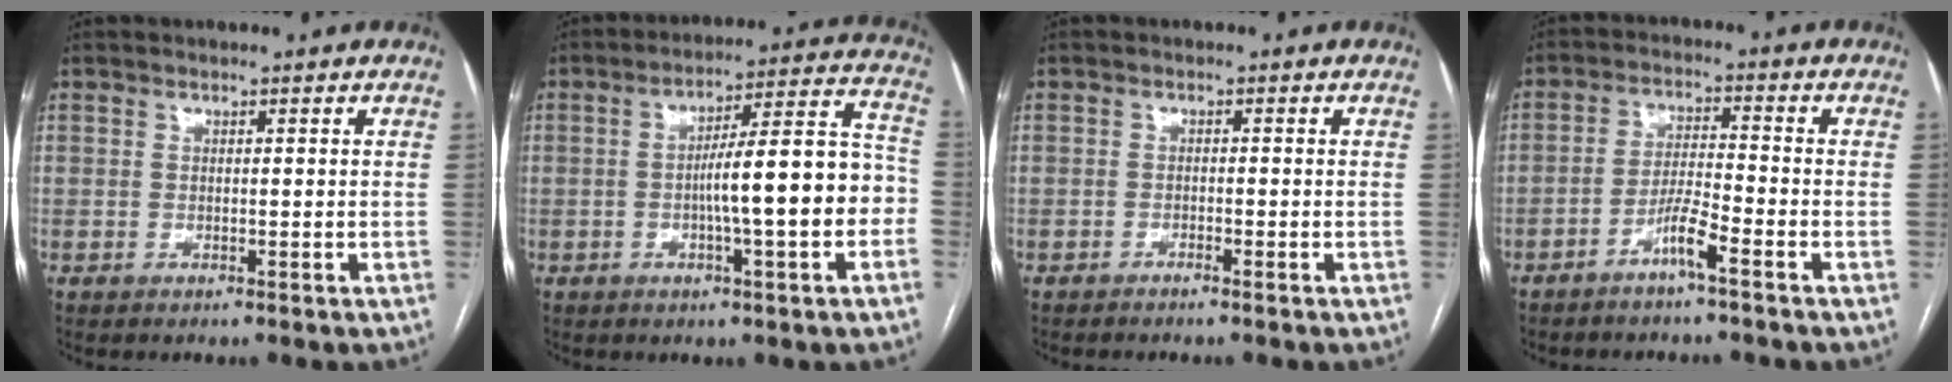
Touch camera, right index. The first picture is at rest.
{"total": 13.7, "force": [-2.7, 1.4, 13.4], "torque": [-0.197, 0.032, -0.040]}
{"total": 1.1, "force": [-0.9, -0.1, 0.6], "torque": [-0.013, 0.001, -0.015]}
{"total": 4.9, "force": [-3.2, -0.1, 3.7], "torque": [-0.072, 0.002, -0.064]}